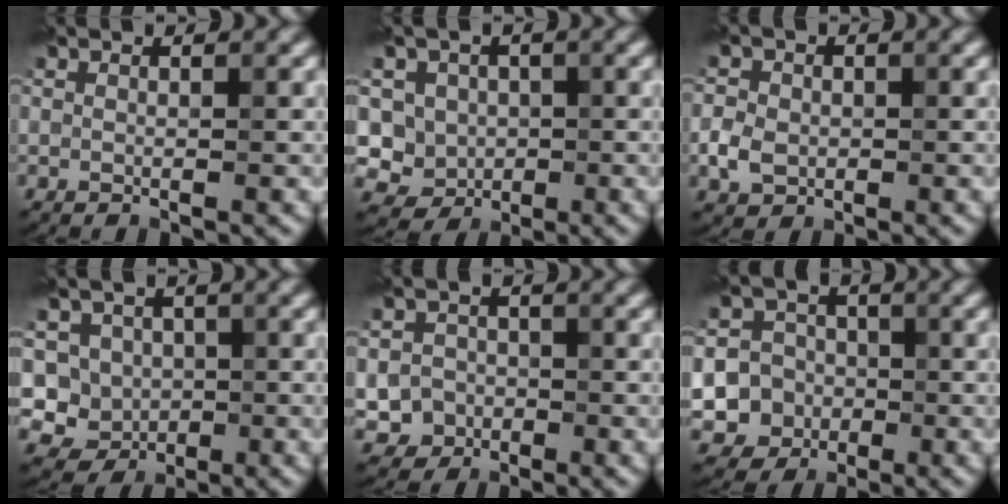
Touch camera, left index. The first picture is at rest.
{"total": 4.9, "force": [0.6, 4.5, 1.6], "torque": [-0.013, 0.006, -0.011]}
{"total": 2.7, "force": [-0.6, 2.3, 1.4], "torque": [-0.027, 0.000, -0.015]}
{"total": 5.7, "force": [0.2, 5.5, 1.7], "torque": [-0.006, 0.009, -0.026]}
{"total": 4.5, "force": [-1.7, 4.1, 0.8], "torque": [0.020, -0.003, -0.043]}
{"total": 10.4, "force": [-3.1, 9.6, 2.2], "torque": [-0.050, -0.016, -0.073]}